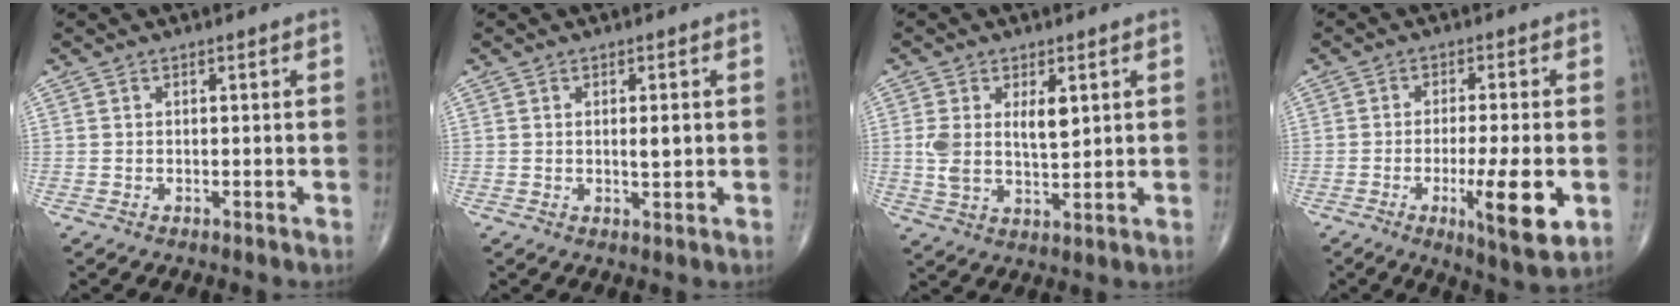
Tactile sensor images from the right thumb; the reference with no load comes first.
{"total": 2.5, "force": [0.2, 0.8, 2.4], "torque": [-0.036, -0.003, 0.004]}
{"total": 7.4, "force": [1.9, 3.6, 6.2], "torque": [-0.106, -0.013, 0.042]}
{"total": 11.1, "force": [-3.1, 2.1, 10.4], "torque": [-0.165, -0.013, -0.045]}